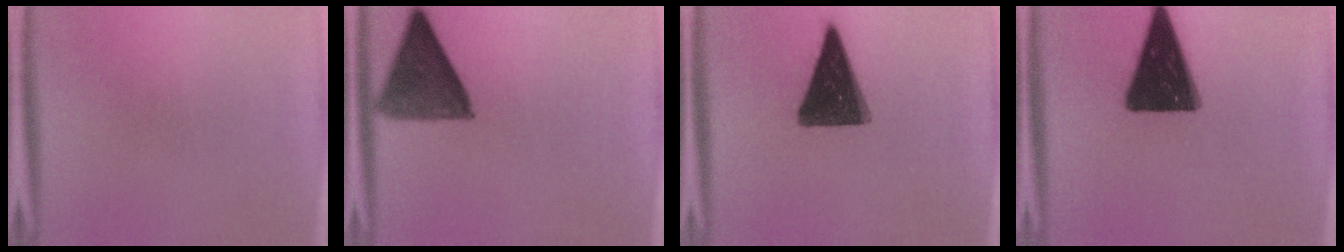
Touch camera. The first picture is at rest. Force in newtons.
{"total": 11.1}
{"total": 15.0}
{"total": 17.4}